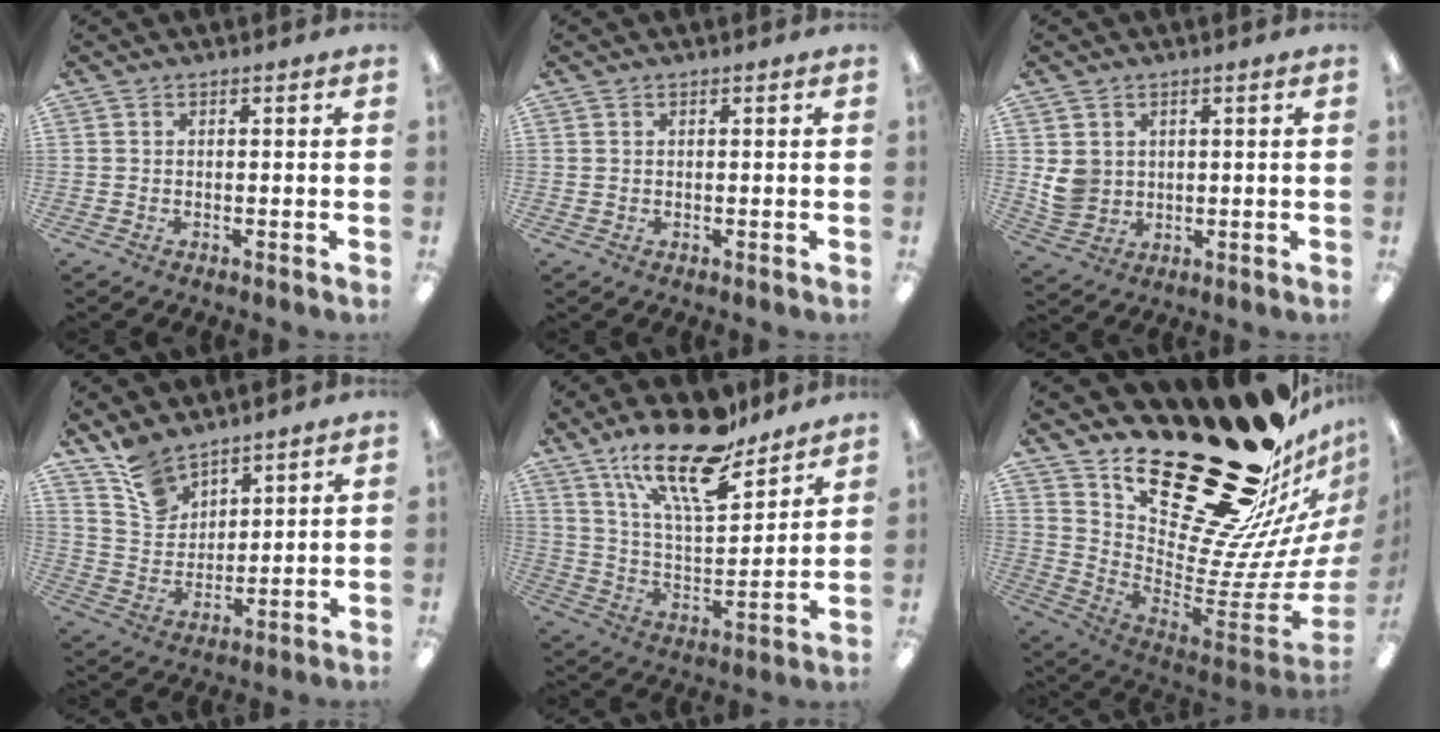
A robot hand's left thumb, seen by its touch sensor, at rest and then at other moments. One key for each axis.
{"total": 0.6, "fx": 0.4, "fy": 0.4, "fz": -0.2, "tx": 0.003, "ty": 0.002, "tz": 0.008}
{"total": 6.1, "fx": 1.4, "fy": 5.7, "fz": 1.9, "tx": -0.038, "ty": 0.006, "tz": 0.031}
{"total": 10.2, "fx": 8.3, "fy": 5.4, "fz": 2.3, "tx": -0.066, "ty": -0.045, "tz": 0.165}
{"total": 20.0, "fx": 14.9, "fy": 6.9, "fz": 11.5, "tx": -0.199, "ty": -0.092, "tz": 0.255}
{"total": 34.8, "fx": 24.3, "fy": 13.9, "fz": 20.8, "tx": -0.204, "ty": -0.219, "tz": 0.456}